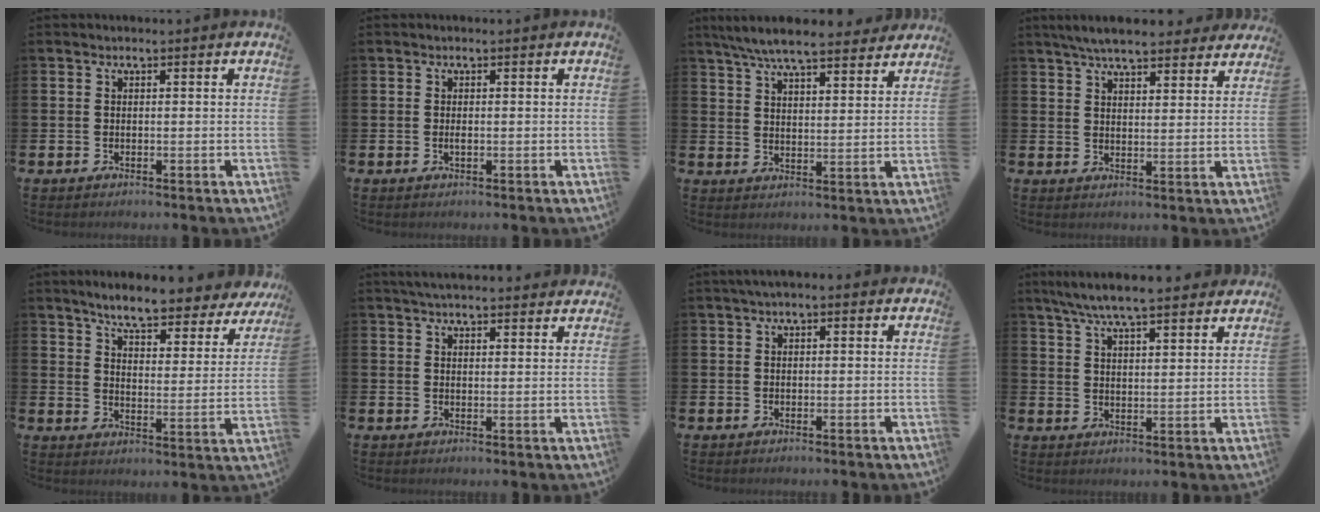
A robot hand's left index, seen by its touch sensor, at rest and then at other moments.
{"total": 0.8, "force": [-0.2, 0.2, 0.7], "torque": [-0.021, 0.002, -0.003]}
{"total": 7.8, "force": [7.2, 1.2, 2.7], "torque": [-0.064, -0.038, 0.128]}
{"total": 6.3, "force": [5.9, 1.1, 1.9], "torque": [-0.045, -0.024, 0.106]}
{"total": 7.0, "force": [6.4, 0.8, 2.5], "torque": [-0.071, -0.040, 0.109]}
{"total": 3.7, "force": [3.6, 0.4, 0.8], "torque": [-0.020, -0.013, 0.066]}
{"total": 1.1, "force": [0.7, 0.5, 0.8], "torque": [-0.014, 0.006, 0.010]}
{"total": 7.3, "force": [6.8, 0.7, 2.5], "torque": [-0.067, -0.027, 0.123]}